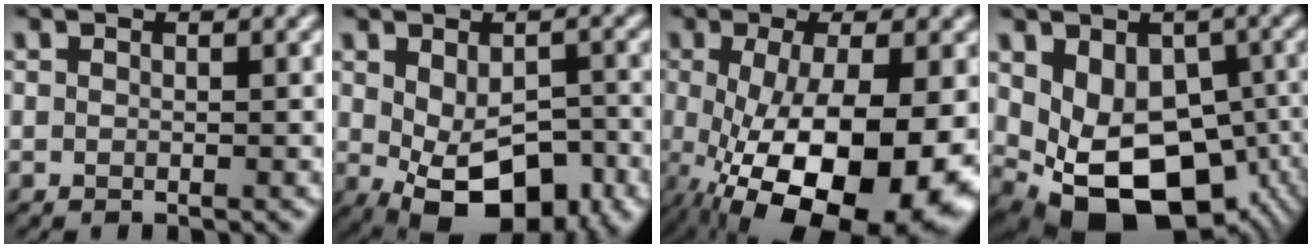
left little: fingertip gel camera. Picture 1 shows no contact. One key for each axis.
{"total": 8.6, "fx": -2.8, "fy": 4.7, "fz": 6.6, "tx": -0.120, "ty": -0.025, "tz": -0.032}
{"total": 15.8, "fx": -4.8, "fy": 6.2, "fz": 13.7, "tx": -0.221, "ty": -0.038, "tz": -0.057}
{"total": 12.8, "fx": -3.6, "fy": 8.7, "fz": 8.7, "tx": -0.120, "ty": -0.027, "tz": -0.034}